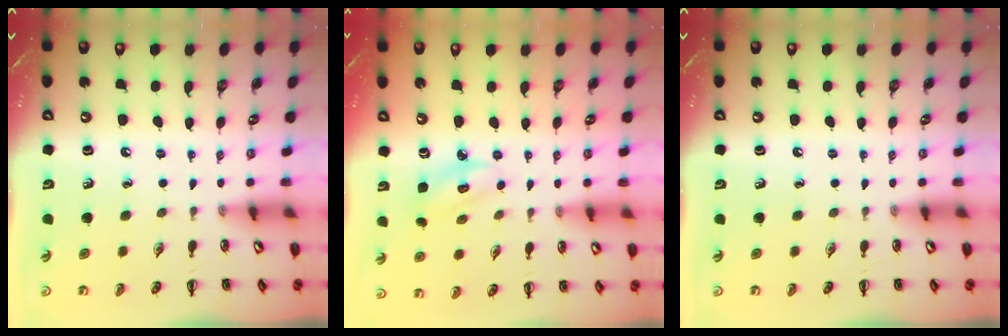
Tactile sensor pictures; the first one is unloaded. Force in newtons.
{"total": 2.9, "press": 2.8, "slide": 0.6}
{"total": 0.0}